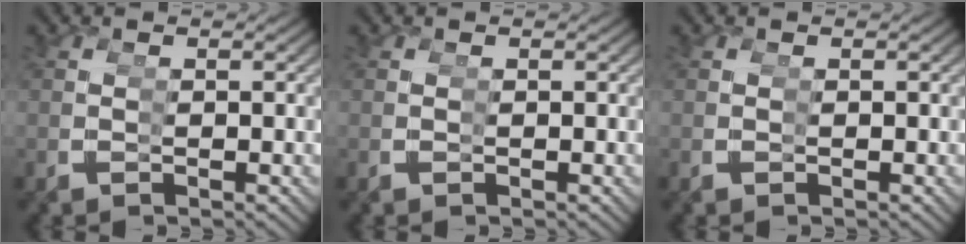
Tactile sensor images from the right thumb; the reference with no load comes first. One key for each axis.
{"total": 0.0}
{"total": 0.0}